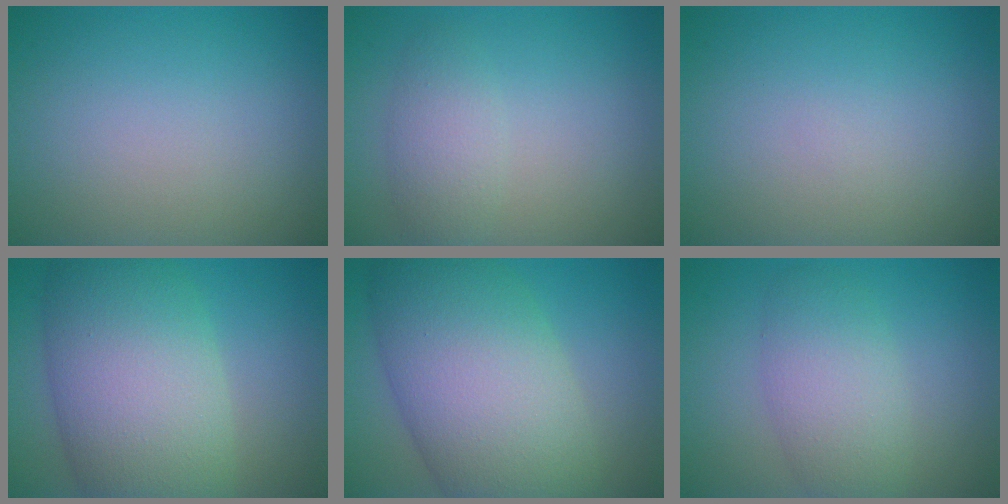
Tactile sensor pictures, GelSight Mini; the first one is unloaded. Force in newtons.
{"total": 2.4, "press": 2.4, "slide": 0.1}
{"total": 0.0}
{"total": 11.9, "press": 11.9, "slide": 0.4}
{"total": 12.6, "press": 12.6, "slide": 0.5}
{"total": 4.6, "press": 4.6, "slide": 0.2}